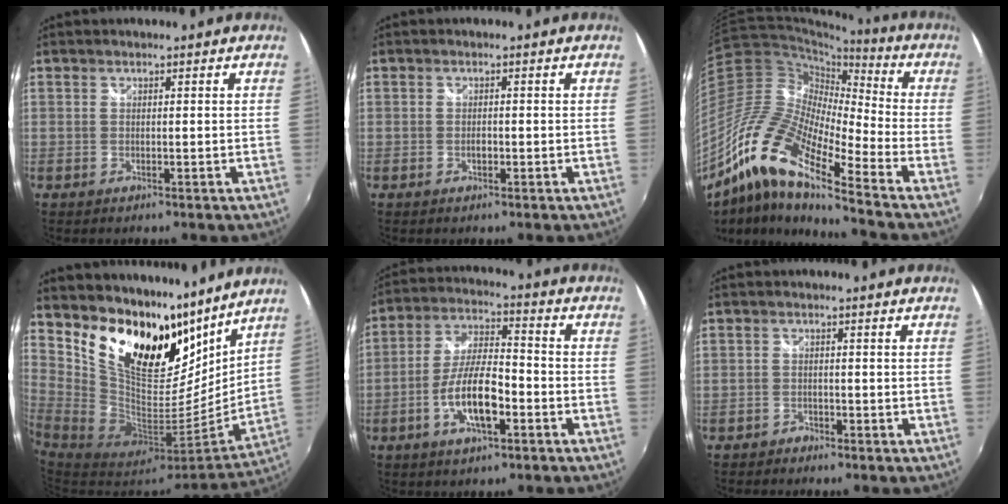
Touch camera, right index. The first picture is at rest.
{"total": 0.9, "force": [-0.3, 0.8, 0.5], "torque": [-0.008, 0.000, -0.006]}
{"total": 17.0, "force": [-10.9, 3.2, 12.7], "torque": [-0.230, -0.001, -0.235]}
{"total": 19.2, "force": [14.3, 8.8, 9.3], "torque": [-0.169, -0.017, 0.260]}
{"total": 10.9, "force": [-4.4, 3.6, 9.3], "torque": [-0.190, 0.001, -0.079]}
{"total": 2.2, "force": [-1.9, 1.1, 0.0], "torque": [-0.011, 0.001, -0.037]}